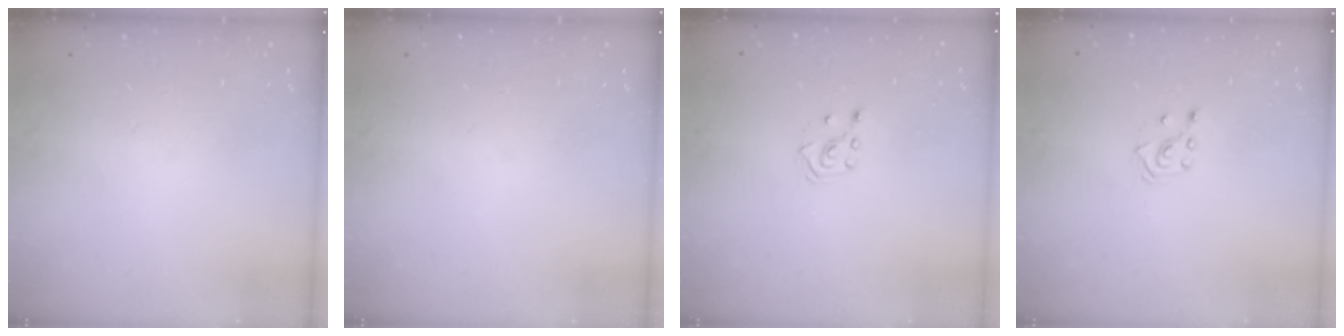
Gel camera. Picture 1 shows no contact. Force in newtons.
{"total": 0.0}
{"total": 2.8, "press": 2.7, "slide": 0.7}
{"total": 2.8, "press": 2.7, "slide": 0.7}